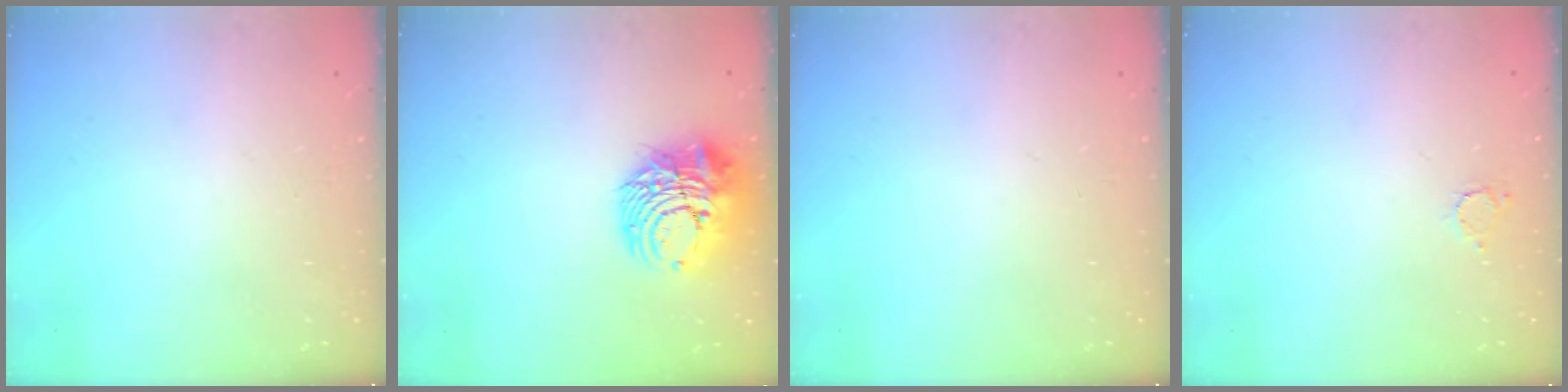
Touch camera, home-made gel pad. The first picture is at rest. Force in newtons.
{"total": 11.5, "press": 11.3, "slide": 1.7}
{"total": 0.0}
{"total": 2.5, "press": 2.5, "slide": 0.3}